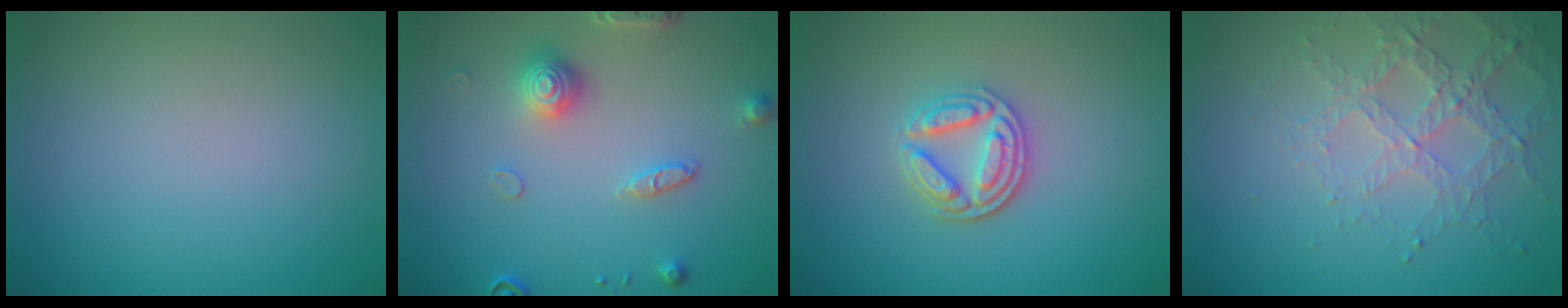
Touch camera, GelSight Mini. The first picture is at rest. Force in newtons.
{"total": 3.3, "press": 3.1, "slide": 1.1}
{"total": 3.6, "press": 3.1, "slide": 1.8}
{"total": 3.1, "press": 3.1, "slide": 0.7}